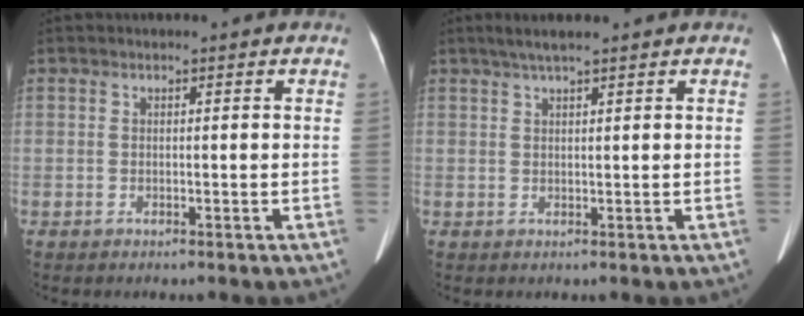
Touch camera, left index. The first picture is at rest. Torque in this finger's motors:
{"motor_torque": [0.08, -0.02, -0.01, 0.00]}